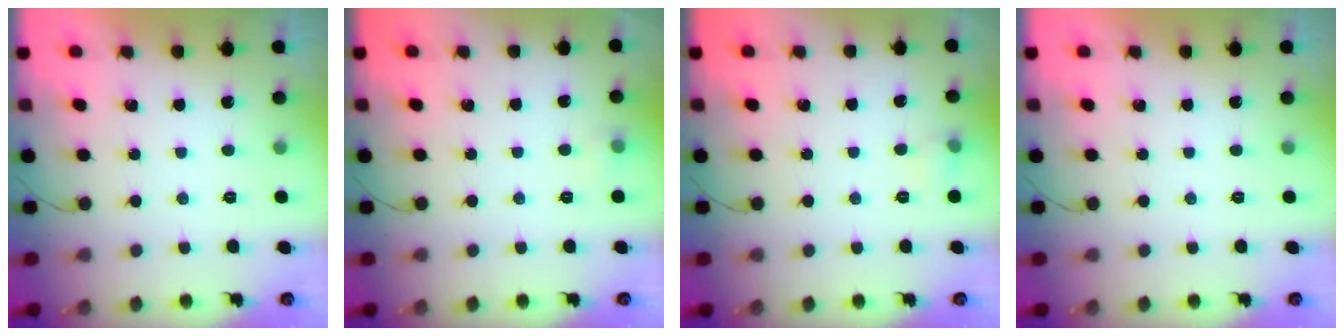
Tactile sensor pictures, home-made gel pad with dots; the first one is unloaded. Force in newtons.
{"total": 4.9, "press": 4.7, "slide": 1.3}
{"total": 4.5, "press": 4.3, "slide": 1.3}
{"total": 0.0}